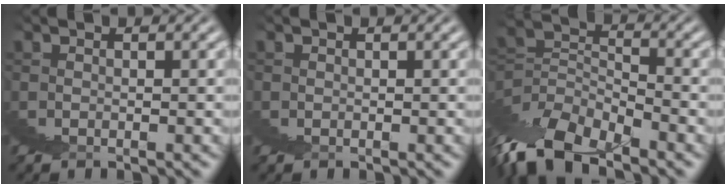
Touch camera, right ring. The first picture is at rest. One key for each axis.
{"total": 0.8, "fx": 0.4, "fy": 0.4, "fz": -0.5, "tx": 0.018, "ty": 0.000, "tz": 0.004}
{"total": 4.7, "fx": 0.0, "fy": 1.7, "fz": 4.3, "tx": -0.059, "ty": 0.006, "tz": -0.003}